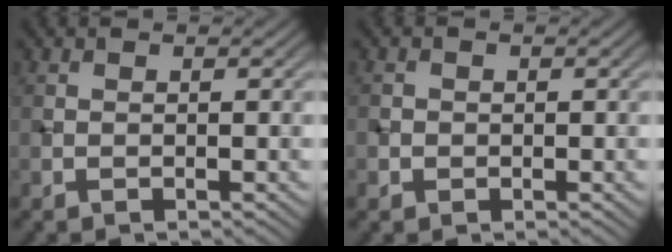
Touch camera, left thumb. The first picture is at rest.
{"total": 1.0, "force": [-0.2, 1.0, 0.0], "torque": [0.005, -0.003, -0.005]}